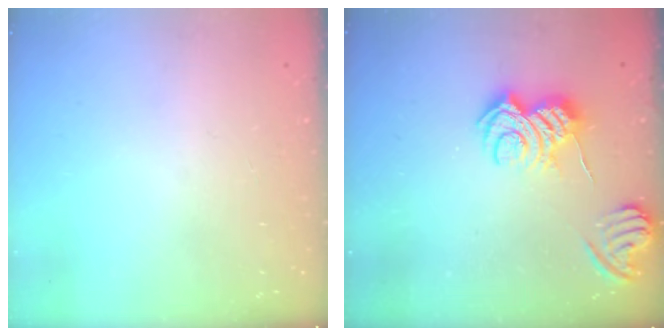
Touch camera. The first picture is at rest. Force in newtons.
{"total": 7.2, "press": 7.2, "slide": 0.9}